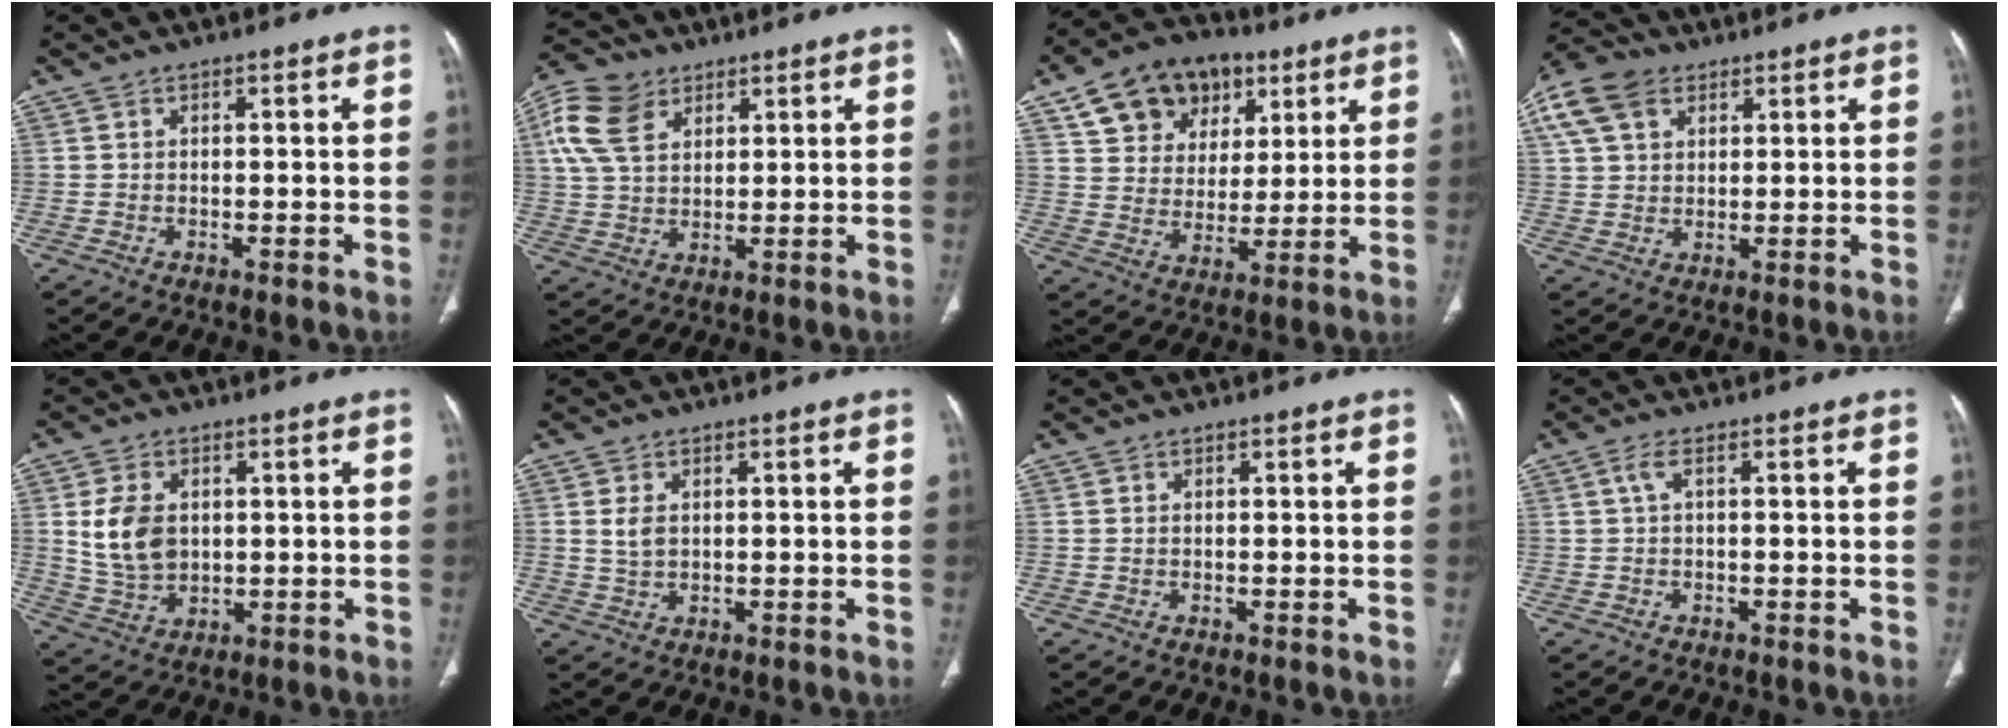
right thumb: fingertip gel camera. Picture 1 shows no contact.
{"total": 11.0, "force": [4.9, 7.4, 6.5], "torque": [-0.118, -0.001, 0.093]}
{"total": 16.3, "force": [8.3, 12.0, 7.4], "torque": [-0.082, -0.005, 0.140]}
{"total": 11.9, "force": [5.6, 8.2, 6.5], "torque": [-0.130, 0.012, 0.104]}
{"total": 9.2, "force": [1.6, 6.5, 6.4], "torque": [-0.108, -0.006, 0.042]}
{"total": 3.2, "force": [0.8, 2.0, 2.4], "torque": [-0.045, -0.003, 0.019]}
{"total": 0.0}
{"total": 1.5, "force": [0.3, 0.4, 1.4], "torque": [-0.034, 0.010, 0.004]}